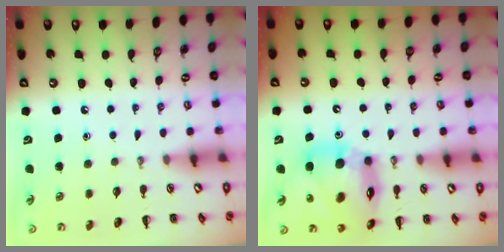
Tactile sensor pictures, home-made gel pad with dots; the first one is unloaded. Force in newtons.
{"total": 16.0, "press": 15.5, "slide": 4.2}